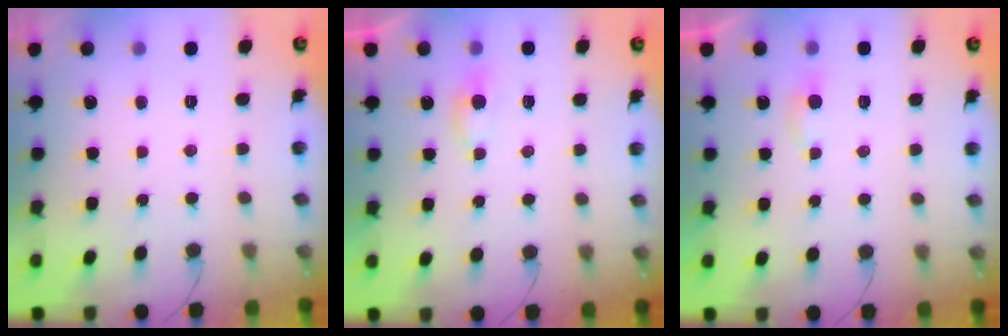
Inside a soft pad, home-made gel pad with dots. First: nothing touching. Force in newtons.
{"total": 2.7, "press": 2.6, "slide": 0.5}
{"total": 2.8, "press": 2.8, "slide": 0.2}